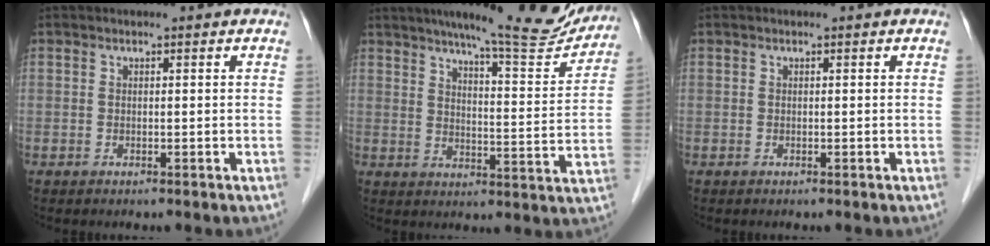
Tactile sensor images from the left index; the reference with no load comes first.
{"total": 16.7, "force": [14.9, 1.5, 7.5], "torque": [-0.099, -0.034, 0.188]}
{"total": 0.0}